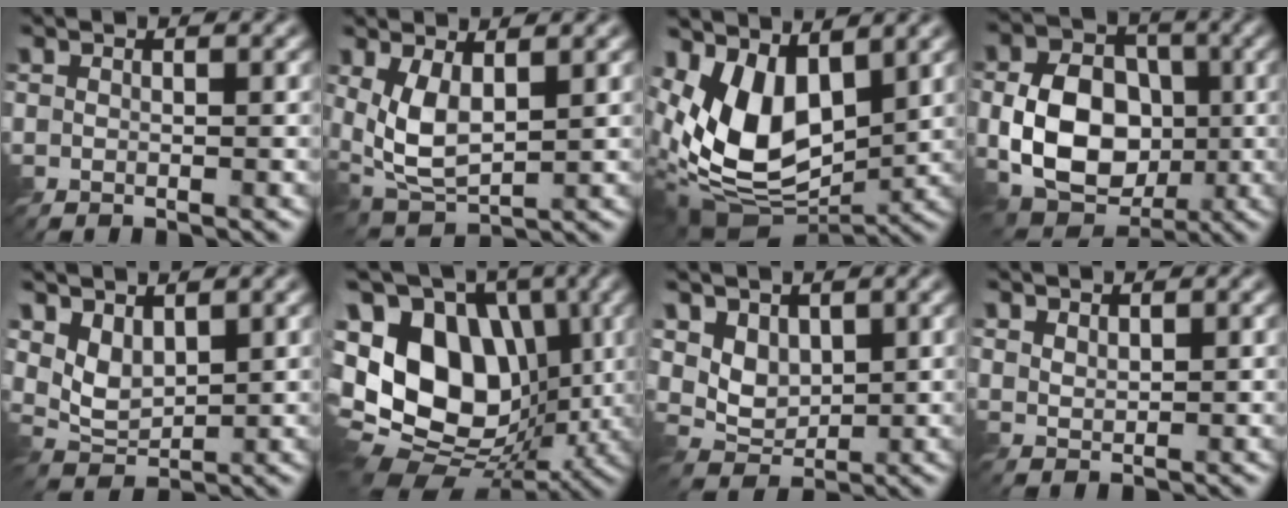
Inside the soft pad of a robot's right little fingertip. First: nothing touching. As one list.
[{"total": 5.2, "force": [0.9, 2.6, 4.4], "torque": [-0.106, -0.009, 0.019]}, {"total": 10.1, "force": [2.1, 5.8, 8.1], "torque": [-0.168, -0.010, 0.033]}, {"total": 9.5, "force": [-1.4, 7.0, 6.2], "torque": [-0.116, 0.000, -0.033]}, {"total": 3.8, "force": [1.8, 2.2, 2.5], "torque": [-0.060, -0.008, 0.035]}, {"total": 15.8, "force": [0.0, 11.2, 11.2], "torque": [-0.212, -0.007, 0.001]}, {"total": 3.7, "force": [1.5, 2.6, 2.1], "torque": [-0.050, -0.008, 0.020]}, {"total": 1.5, "force": [1.1, 0.7, 0.6], "torque": [-0.014, 0.002, 0.025]}]